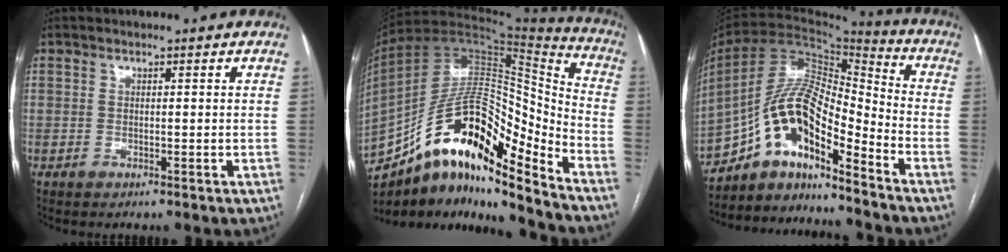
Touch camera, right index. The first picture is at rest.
{"total": 22.7, "force": [-13.8, 6.2, 16.9], "torque": [-0.310, 0.037, -0.236]}
{"total": 15.6, "force": [-10.5, 3.6, 10.9], "torque": [-0.200, 0.035, -0.184]}